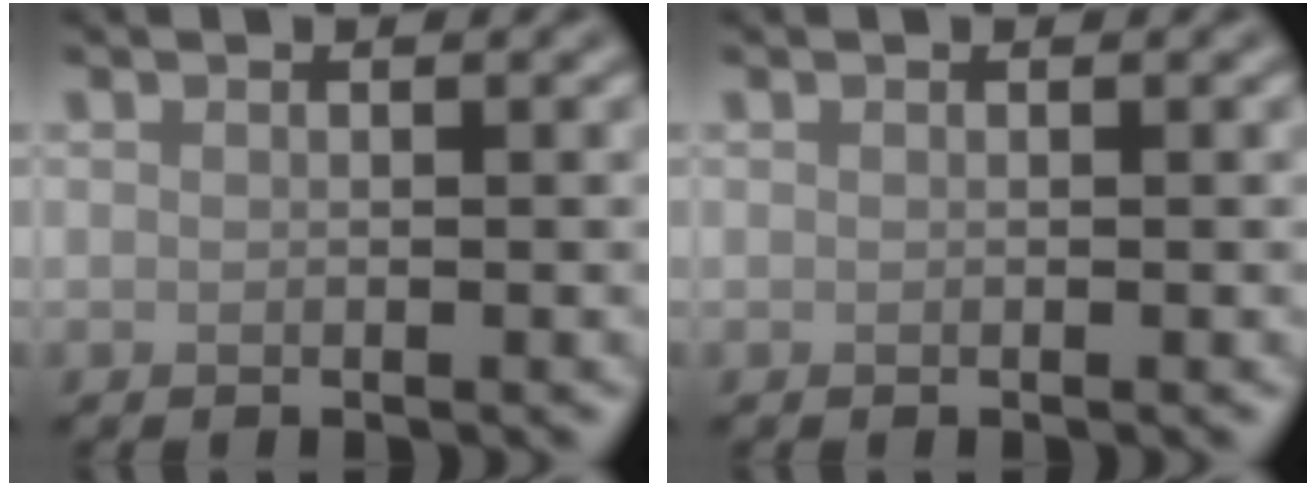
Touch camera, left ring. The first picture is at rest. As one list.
[{"total": 0.0}]